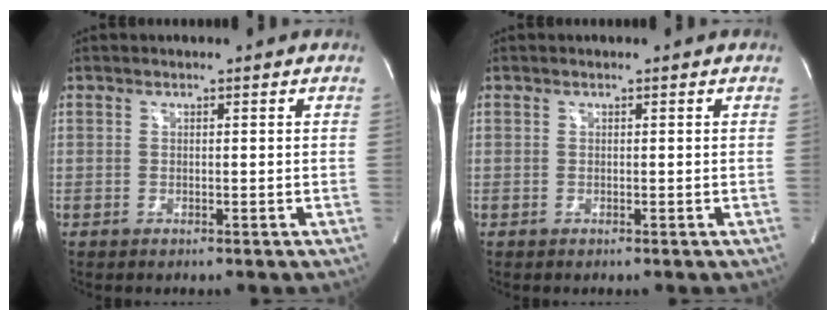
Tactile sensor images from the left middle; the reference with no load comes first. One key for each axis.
{"total": 0.0}